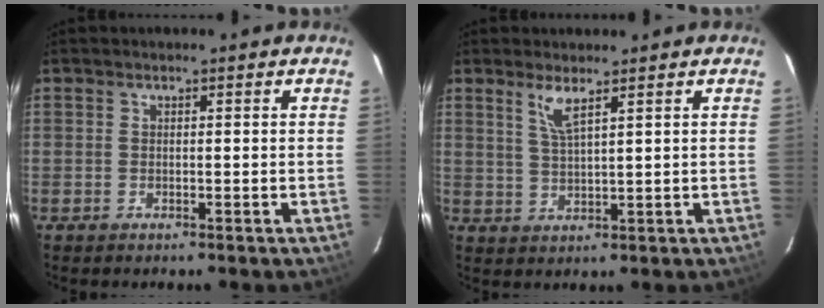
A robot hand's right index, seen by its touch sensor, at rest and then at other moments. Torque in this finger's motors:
{"motor_torque": [-0.01, 0.16, 0.08, 0.07]}